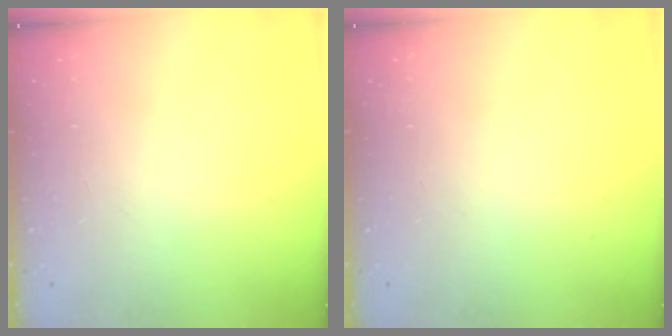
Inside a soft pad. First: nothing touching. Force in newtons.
{"total": 0.0}